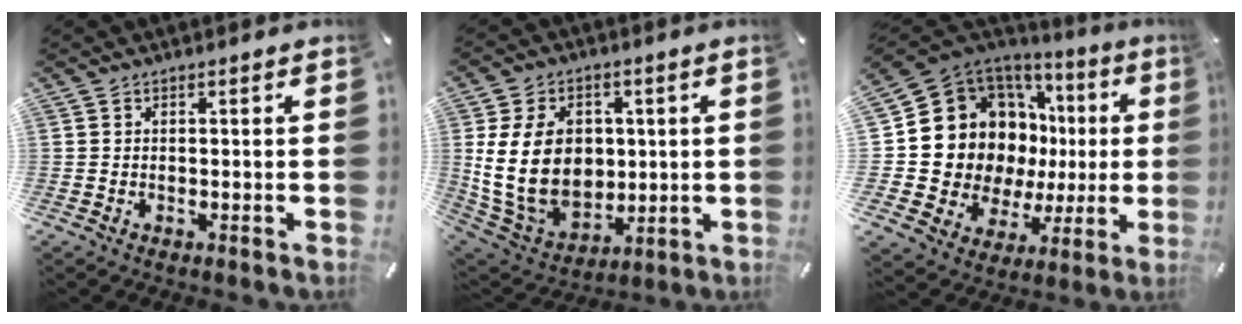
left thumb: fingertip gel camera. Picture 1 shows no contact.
{"total": 17.9, "force": [1.7, 13.8, 11.3], "torque": [-0.235, -0.009, 0.036]}
{"total": 17.6, "force": [4.5, 14.5, 9.0], "torque": [-0.163, -0.057, 0.111]}